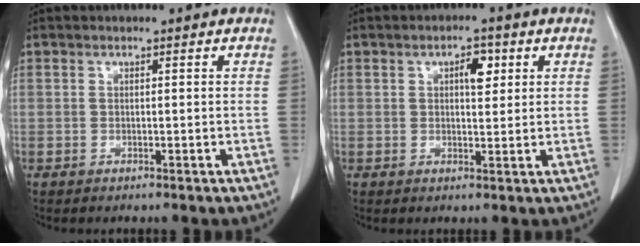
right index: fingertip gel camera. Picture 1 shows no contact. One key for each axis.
{"total": 3.5, "fx": 1.3, "fy": 1.5, "fz": 2.9, "tx": -0.045, "ty": 0.004, "tz": 0.018}